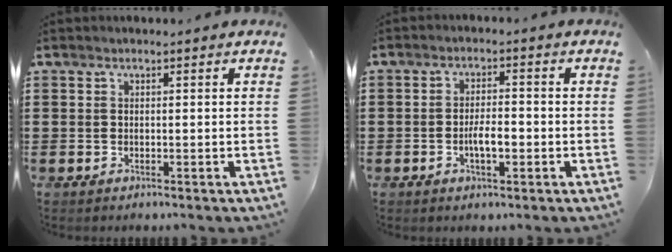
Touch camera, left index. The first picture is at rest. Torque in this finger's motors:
{"motor_torque": [0.16, 0.06, 0.13, 0.08]}